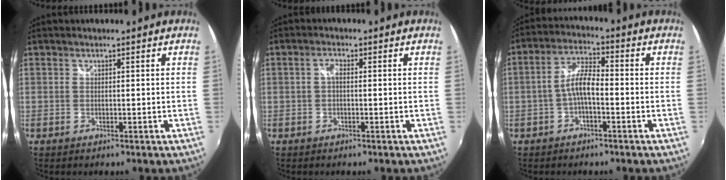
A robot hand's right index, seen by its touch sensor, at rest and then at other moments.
{"total": 1.6, "force": [-0.1, 0.8, 1.4], "torque": [-0.027, 0.006, -0.006]}
{"total": 5.5, "force": [-2.0, 1.8, 4.8], "torque": [-0.102, 0.015, -0.038]}